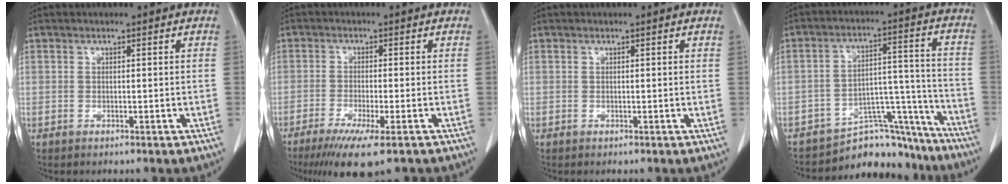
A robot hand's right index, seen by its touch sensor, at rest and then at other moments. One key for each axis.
{"total": 8.7, "fx": -5.9, "fy": 0.8, "fz": 6.3, "tx": -0.098, "ty": -0.021, "tz": -0.090}
{"total": 0.0}
{"total": 12.4, "fx": -11.7, "fy": 4.1, "fz": 1.0, "tx": 0.012, "ty": 0.075, "tz": -0.173}